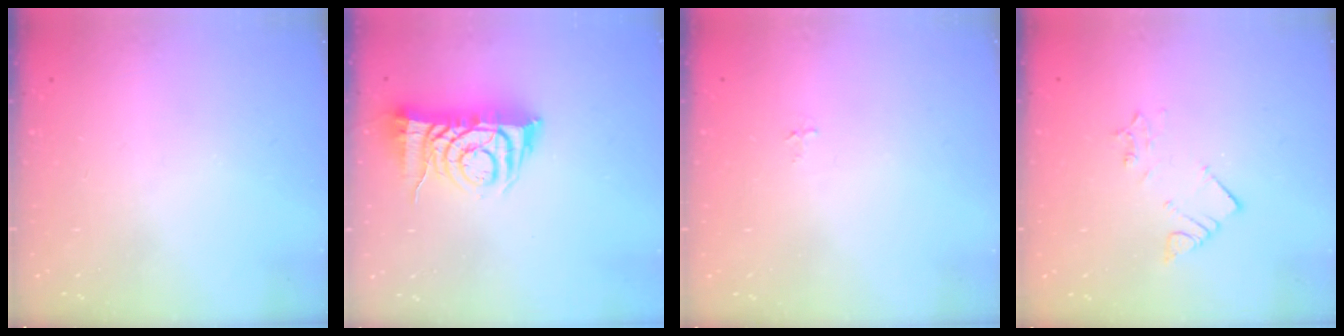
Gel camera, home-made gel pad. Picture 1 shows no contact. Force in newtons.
{"total": 8.5, "press": 8.5, "slide": 0.9}
{"total": 2.7, "press": 2.7, "slide": 0.3}
{"total": 2.6, "press": 2.6, "slide": 0.2}